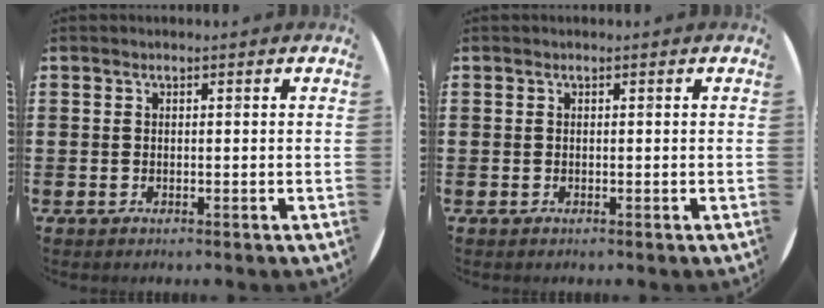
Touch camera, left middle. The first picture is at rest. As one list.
[{"total": 0.0}]